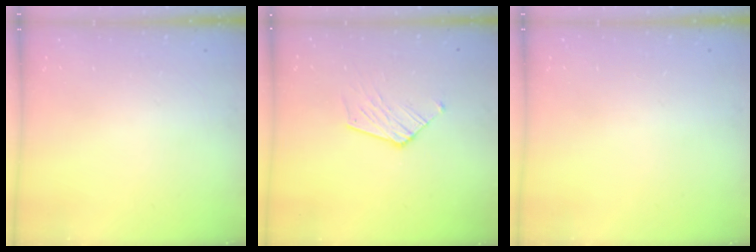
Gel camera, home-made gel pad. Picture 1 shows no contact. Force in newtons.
{"total": 9.3, "press": 9.3, "slide": 0.9}
{"total": 0.0}